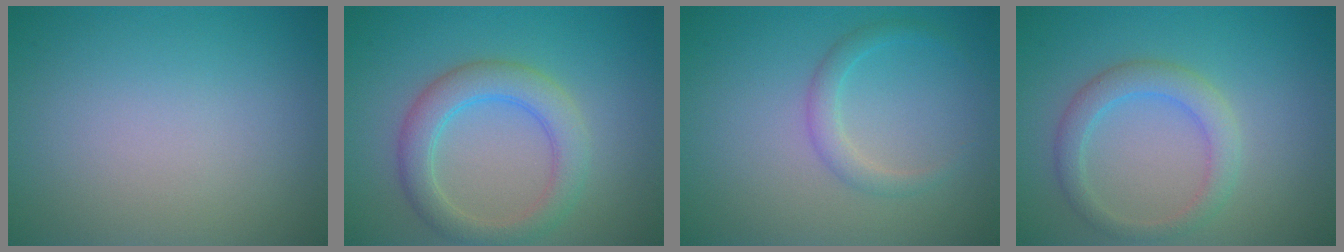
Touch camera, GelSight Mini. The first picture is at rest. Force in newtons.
{"total": 4.3, "press": 4.3, "slide": 0.0}
{"total": 1.7, "press": 1.7, "slide": 0.1}
{"total": 2.9, "press": 2.9, "slide": 0.3}